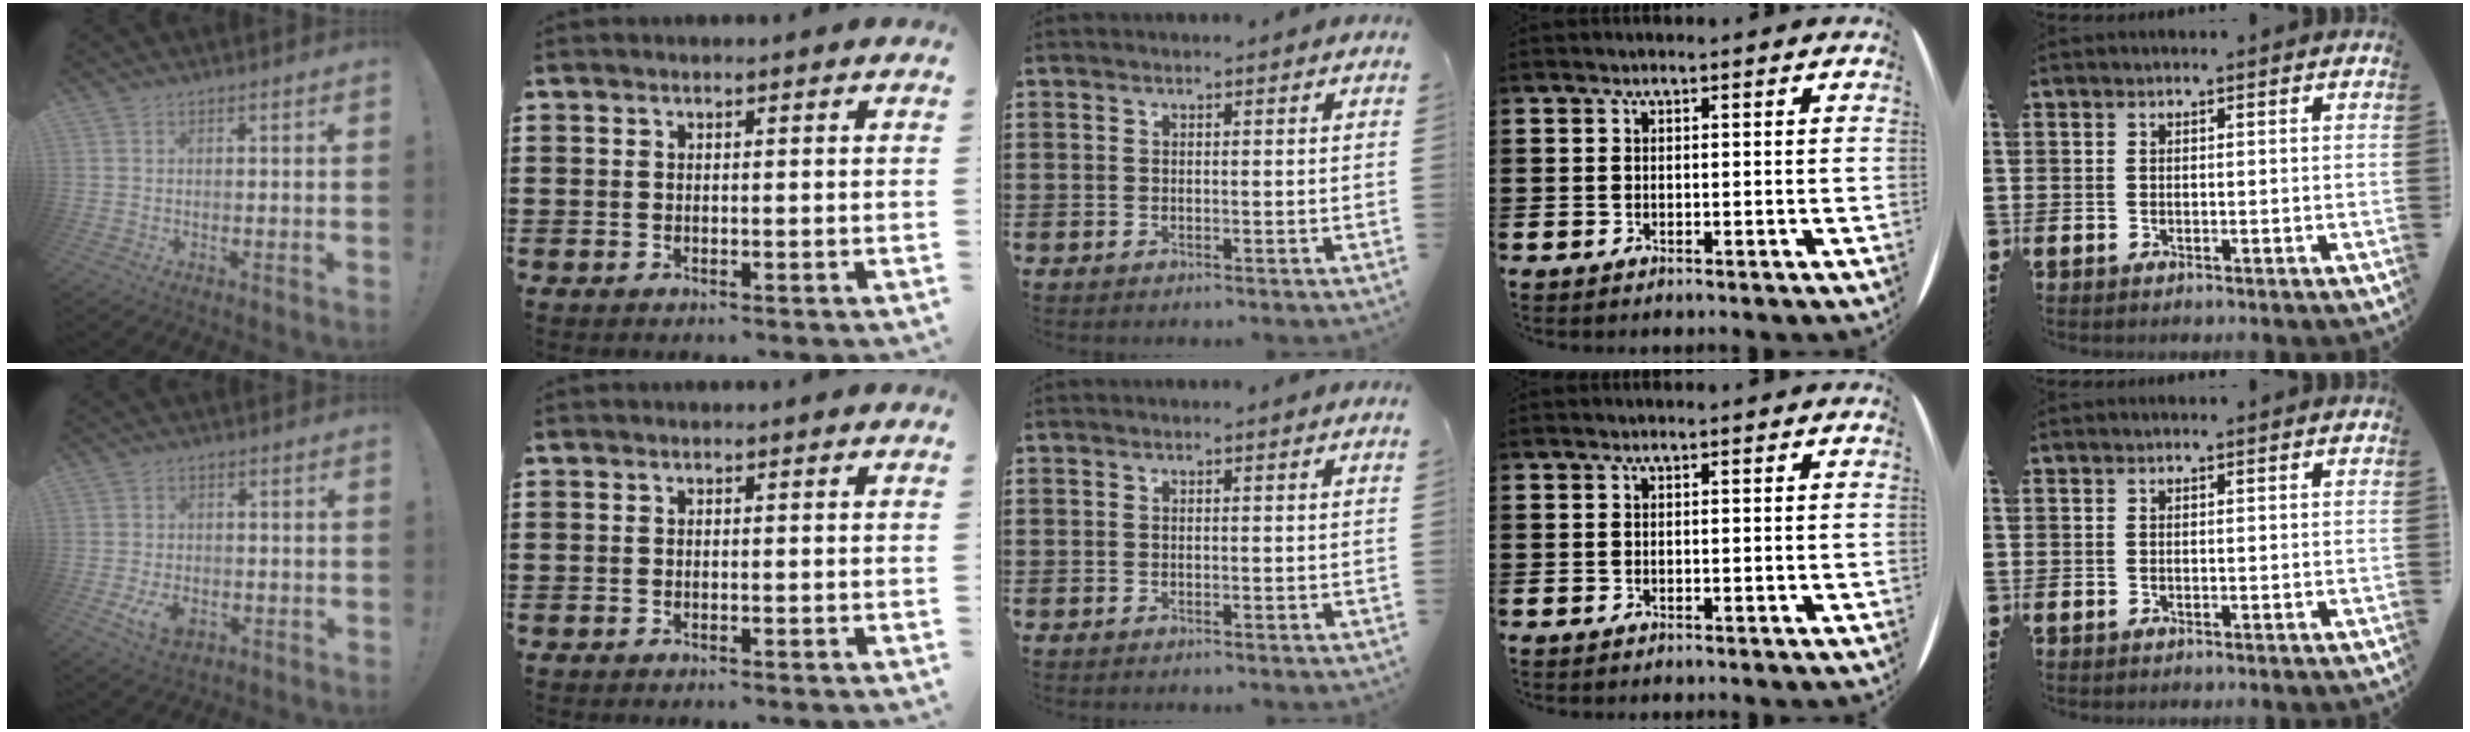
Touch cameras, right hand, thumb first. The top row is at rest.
{"thumb": {"total": 6.7, "force": [-2.6, 4.4, 4.4], "torque": [-0.075, 0.004, -0.045]}}